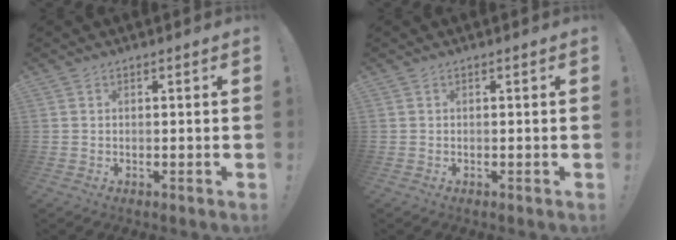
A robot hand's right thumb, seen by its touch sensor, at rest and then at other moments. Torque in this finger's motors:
{"motor_torque": [0.00, 0.00, 0.00, 0.00, 0.00]}